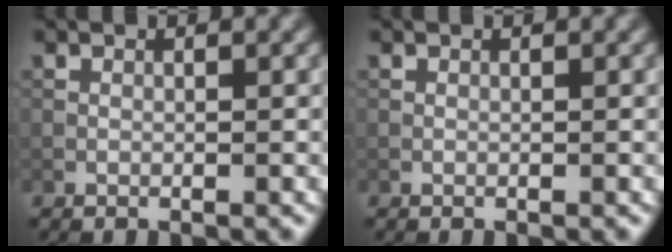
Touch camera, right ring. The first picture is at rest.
{"total": 0.0}